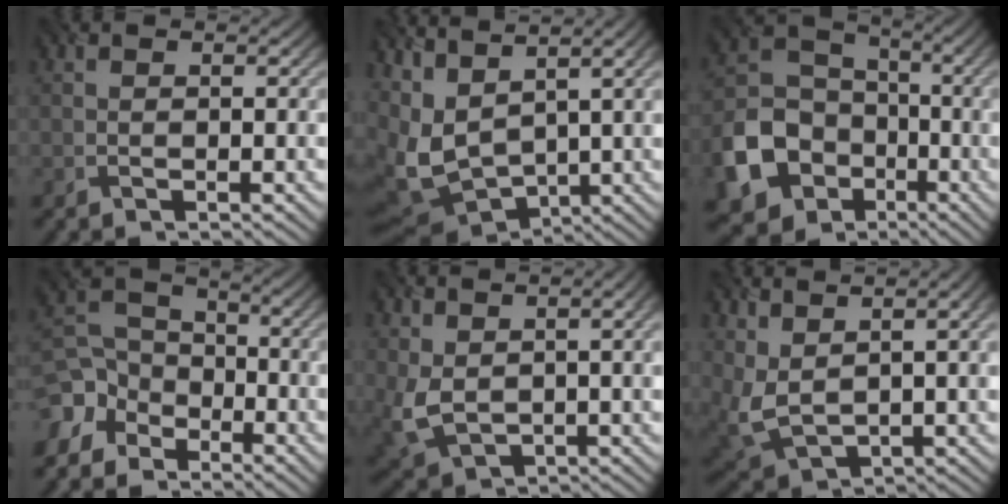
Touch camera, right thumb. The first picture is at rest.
{"total": 10.7, "force": [2.3, 5.1, 9.1], "torque": [-0.237, -0.011, 0.063]}
{"total": 13.5, "force": [-5.2, 10.6, 6.6], "torque": [-0.177, -0.032, -0.110]}
{"total": 7.9, "force": [-4.8, 5.7, 2.8], "torque": [-0.077, -0.005, -0.108]}
{"total": 9.0, "force": [1.7, 4.9, 7.4], "torque": [-0.183, -0.014, 0.039]}
{"total": 9.1, "force": [3.7, 3.8, 7.3], "torque": [-0.193, -0.007, 0.083]}